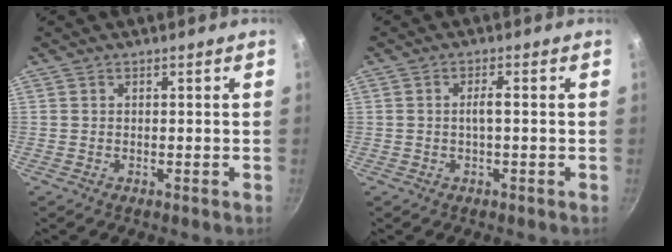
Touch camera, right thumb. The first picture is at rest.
{"total": 2.1, "force": [-0.2, 0.3, 2.1], "torque": [-0.043, 0.010, -0.003]}